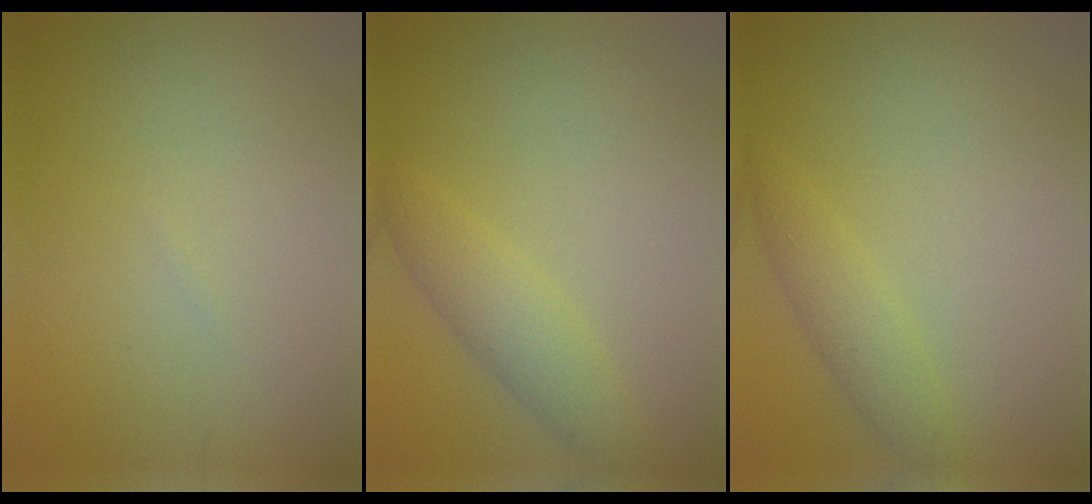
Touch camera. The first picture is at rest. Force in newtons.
{"total": 3.0, "press": 3.0, "slide": 0.1}
{"total": 2.2, "press": 2.2, "slide": 0.0}